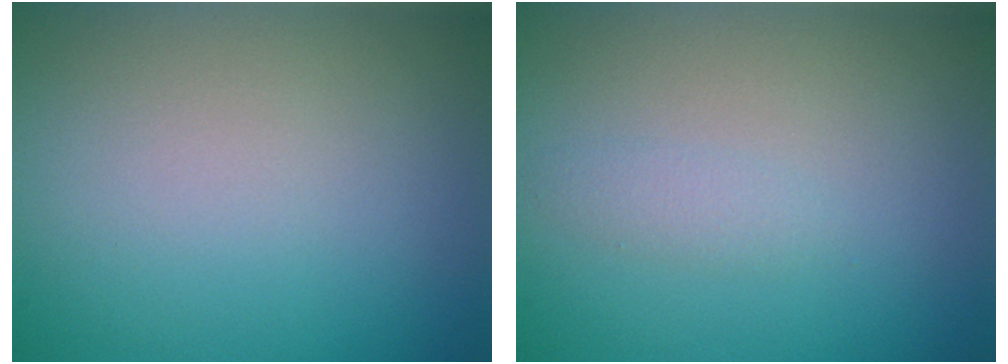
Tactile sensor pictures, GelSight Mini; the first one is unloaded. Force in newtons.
{"total": 0.9, "press": 0.9, "slide": 0.0}